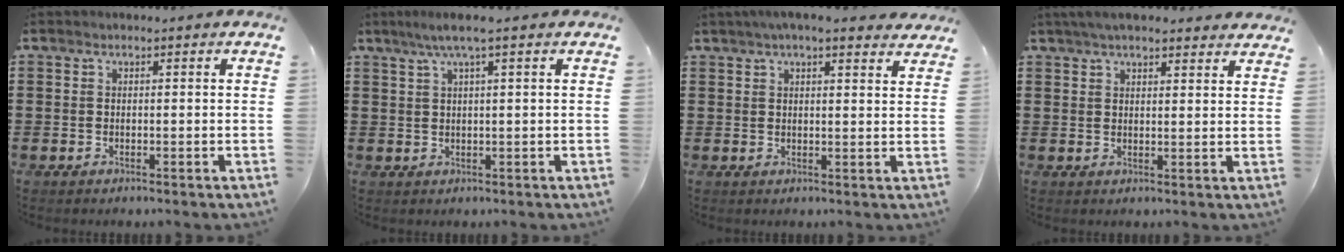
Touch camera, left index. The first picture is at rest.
{"total": 3.2, "force": [1.6, -0.1, 2.8], "torque": [-0.058, 0.001, 0.026]}
{"total": 4.3, "force": [3.6, 0.4, 2.2], "torque": [-0.054, 0.001, 0.066]}
{"total": 4.1, "force": [3.7, 0.7, 1.7], "torque": [-0.042, 0.001, 0.069]}